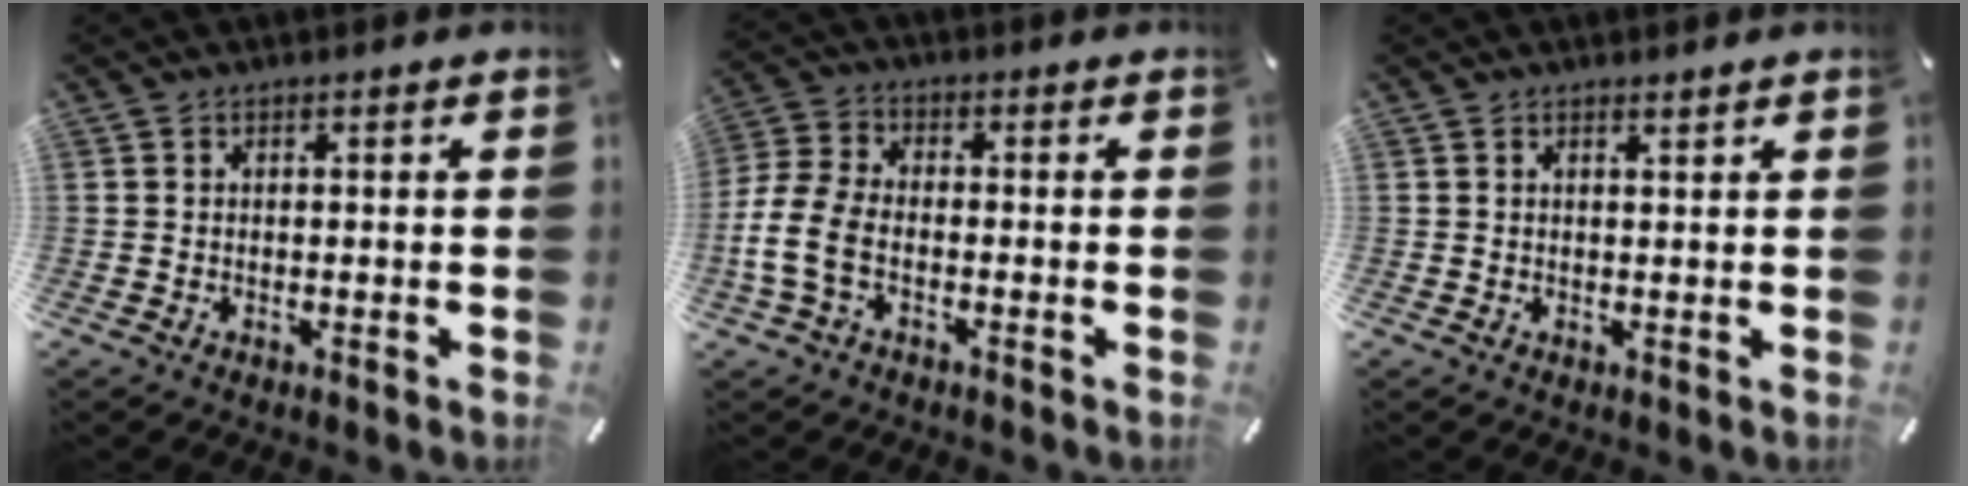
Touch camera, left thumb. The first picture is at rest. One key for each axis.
{"total": 8.0, "fx": -3.1, "fy": 4.8, "fz": 5.6, "tx": -0.134, "ty": 0.003, "tz": -0.057}
{"total": 0.9, "fx": 0.8, "fy": 0.1, "fz": 0.3, "tx": -0.007, "ty": -0.003, "tz": 0.016}